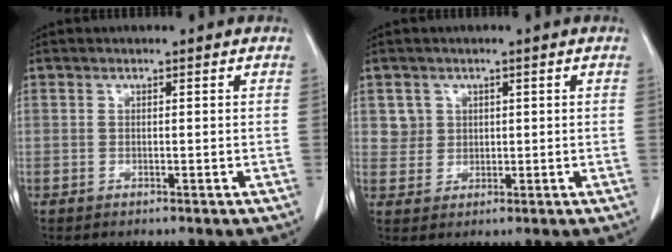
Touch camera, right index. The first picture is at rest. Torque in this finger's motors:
{"motor_torque": [-0.03, 0.02, 0.00, 0.00]}